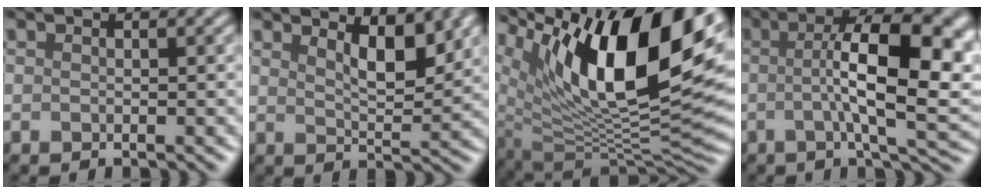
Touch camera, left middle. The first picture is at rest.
{"total": 3.4, "force": [2.4, 0.7, 2.2], "torque": [-0.040, -0.004, 0.038]}
{"total": 16.0, "force": [7.5, 6.3, 12.6], "torque": [-0.205, 0.010, 0.130]}
{"total": 11.5, "force": [0.3, 3.0, 11.1], "torque": [-0.156, 0.012, 0.004]}